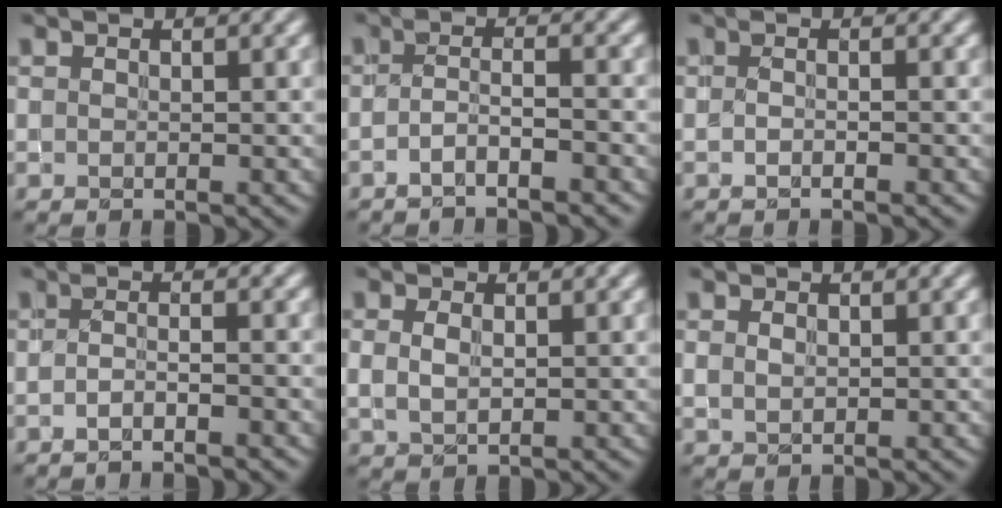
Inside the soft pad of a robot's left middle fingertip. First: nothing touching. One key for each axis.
{"total": 2.2, "fx": -1.5, "fy": 0.2, "fz": 1.6, "tx": -0.026, "ty": 0.000, "tz": -0.036}
{"total": 0.8, "fx": -0.5, "fy": 0.2, "fz": 0.6, "tx": -0.013, "ty": -0.008, "tz": -0.009}
{"total": 1.6, "fx": -1.2, "fy": 0.2, "fz": 1.1, "tx": -0.014, "ty": -0.007, "tz": -0.027}
{"total": 1.9, "fx": 0.3, "fy": 1.2, "fz": 1.4, "tx": -0.032, "ty": -0.002, "tz": 0.009}
{"total": 1.2, "fx": 0.3, "fy": 0.9, "fz": 0.8, "tx": -0.019, "ty": -0.001, "tz": 0.009}